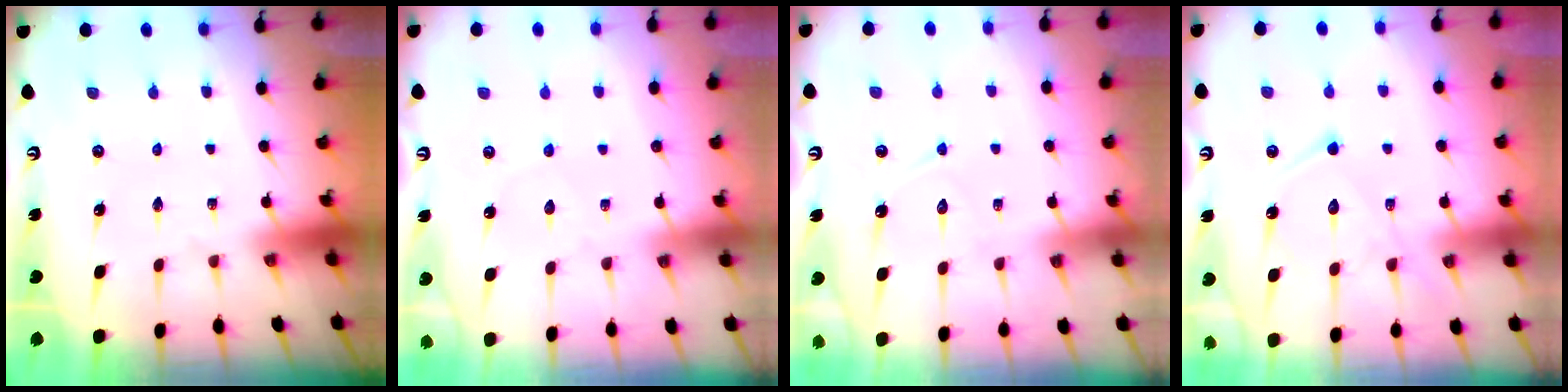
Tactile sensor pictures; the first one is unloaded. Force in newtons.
{"total": 2.3, "press": 2.3, "slide": 0.3}
{"total": 8.1, "press": 8.1, "slide": 0.7}
{"total": 14.0, "press": 13.9, "slide": 1.0}